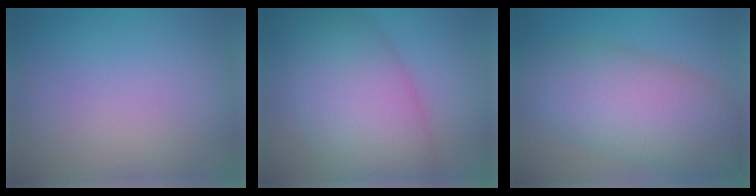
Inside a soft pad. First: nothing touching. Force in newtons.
{"total": 10.3, "press": 10.3, "slide": 0.2}
{"total": 9.4, "press": 9.4, "slide": 0.4}